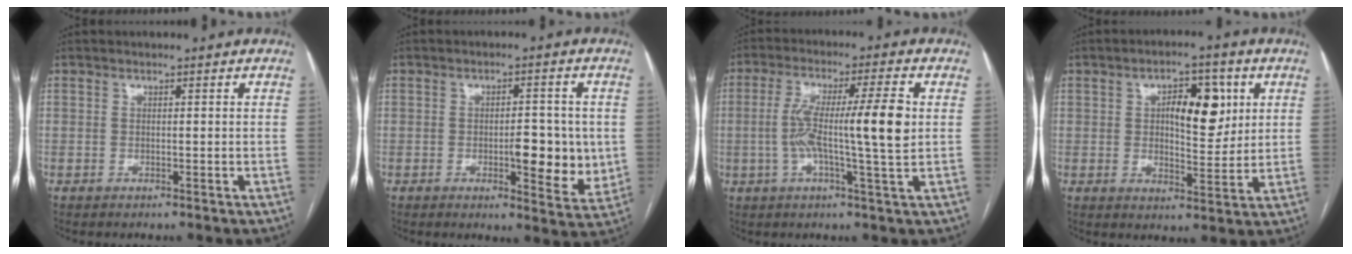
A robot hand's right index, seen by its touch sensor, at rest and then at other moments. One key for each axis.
{"total": 8.3, "fx": -0.8, "fy": 2.9, "fz": 7.8, "tx": -0.096, "ty": -0.005, "tz": -0.006}
{"total": 12.3, "fx": 0.3, "fy": 0.0, "fz": 12.3, "tx": -0.219, "ty": 0.014, "tz": -0.002}
{"total": 8.9, "fx": 2.6, "fy": 3.9, "fz": 7.5, "tx": -0.108, "ty": 0.011, "tz": 0.042}